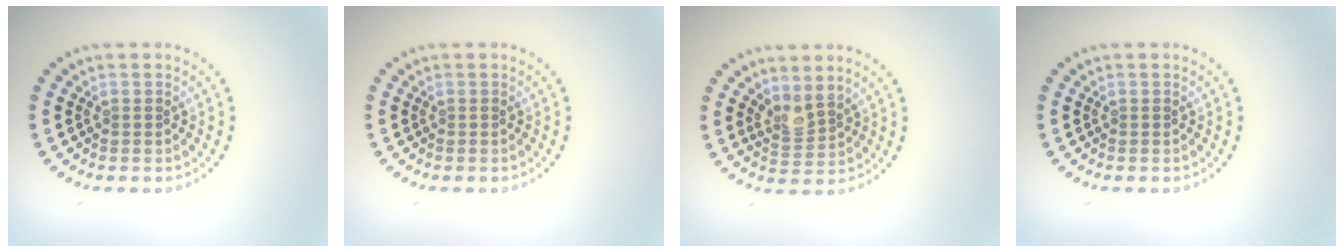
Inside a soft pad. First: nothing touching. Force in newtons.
{"total": 0.0}
{"total": 2.1, "press": 1.6, "slide": 1.4}
{"total": 0.0}